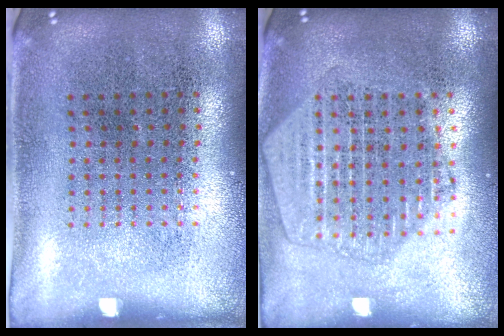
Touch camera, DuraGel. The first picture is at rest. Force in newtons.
{"total": 2.1, "press": 1.9, "slide": 0.9}